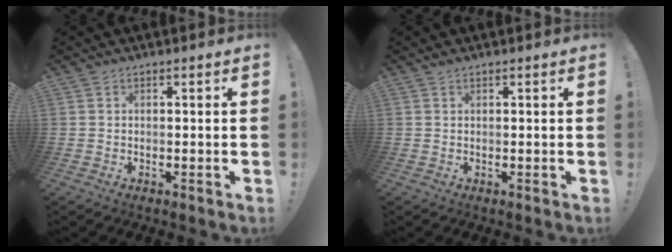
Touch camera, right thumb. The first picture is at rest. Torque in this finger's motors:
{"motor_torque": [0.01, 0.08, 0.05, -0.13, 0.03]}